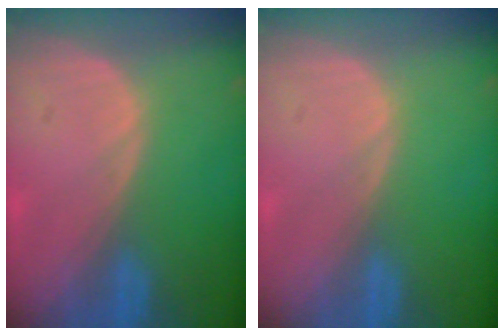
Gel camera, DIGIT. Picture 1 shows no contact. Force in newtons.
{"total": 0.0}